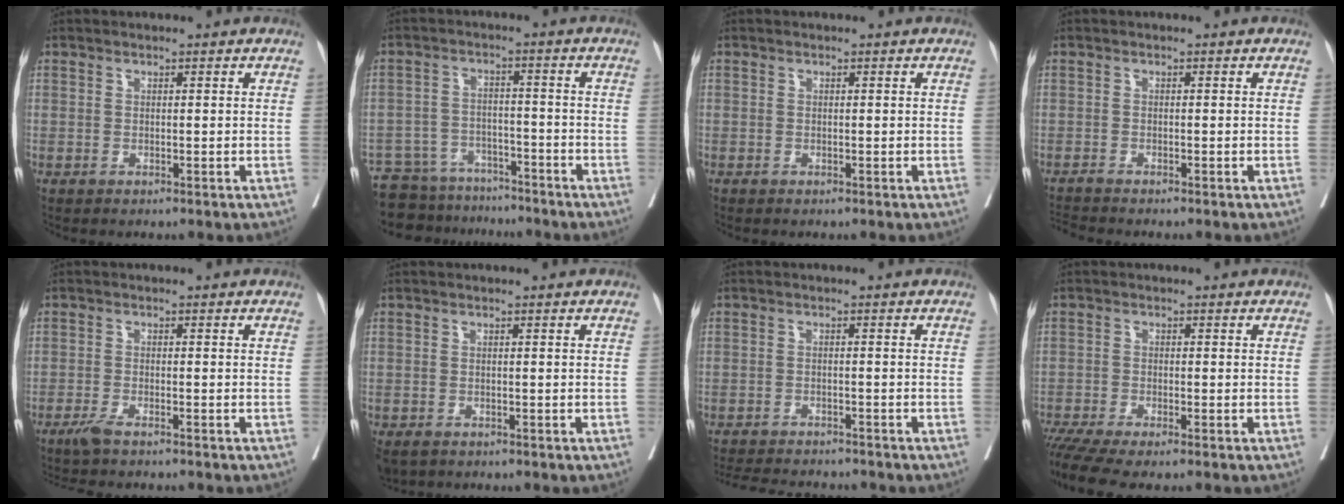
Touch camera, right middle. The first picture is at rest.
{"total": 9.8, "force": [-9.0, 3.9, 0.1], "torque": [-0.001, 0.024, -0.136]}
{"total": 0.6, "force": [-0.1, 0.6, -0.1], "torque": [0.007, 0.006, -0.005]}
{"total": 1.9, "force": [-1.8, -0.5, 0.2], "torque": [-0.002, -0.008, -0.036]}
{"total": 3.0, "force": [-2.5, 0.4, 1.7], "torque": [-0.031, -0.005, -0.042]}
{"total": 4.1, "force": [-2.7, 2.6, 1.5], "torque": [-0.024, -0.005, -0.042]}
{"total": 8.8, "force": [-8.4, 1.6, 2.2], "torque": [-0.037, 0.000, -0.117]}
{"total": 6.3, "force": [-5.2, 0.2, 3.5], "torque": [-0.059, -0.015, -0.091]}